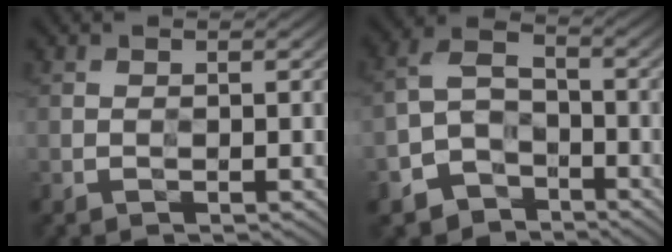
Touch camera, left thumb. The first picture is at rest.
{"total": 7.3, "force": [-4.7, 4.8, 2.9], "torque": [-0.054, -0.010, -0.097]}